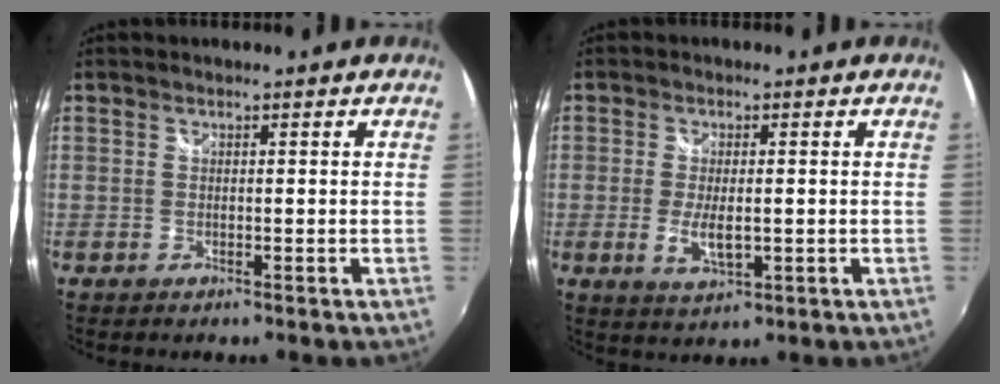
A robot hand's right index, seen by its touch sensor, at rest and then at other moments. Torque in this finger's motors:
{"motor_torque": [0.00, 0.05, 0.27, 0.02]}